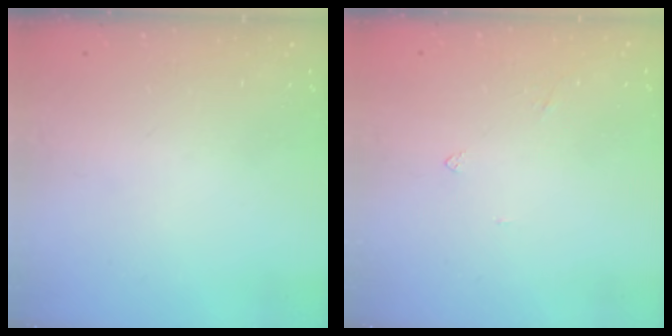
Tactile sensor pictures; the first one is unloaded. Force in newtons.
{"total": 1.9, "press": 1.8, "slide": 0.4}